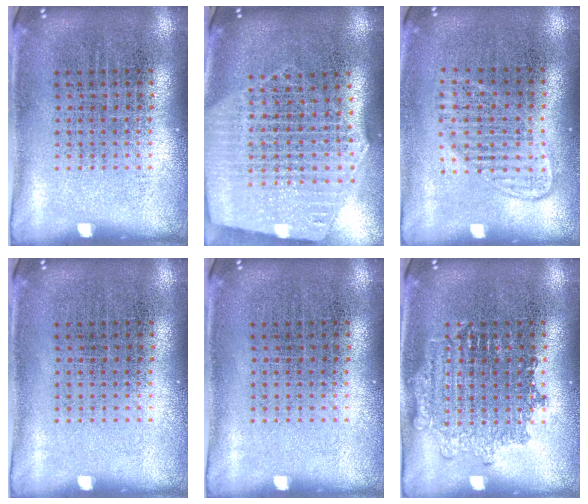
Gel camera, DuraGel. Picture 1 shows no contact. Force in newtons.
{"total": 2.7, "press": 2.3, "slide": 1.4}
{"total": 1.4, "press": 1.2, "slide": 0.6}
{"total": 0.0}
{"total": 0.0}
{"total": 2.0, "press": 1.9, "slide": 0.4}